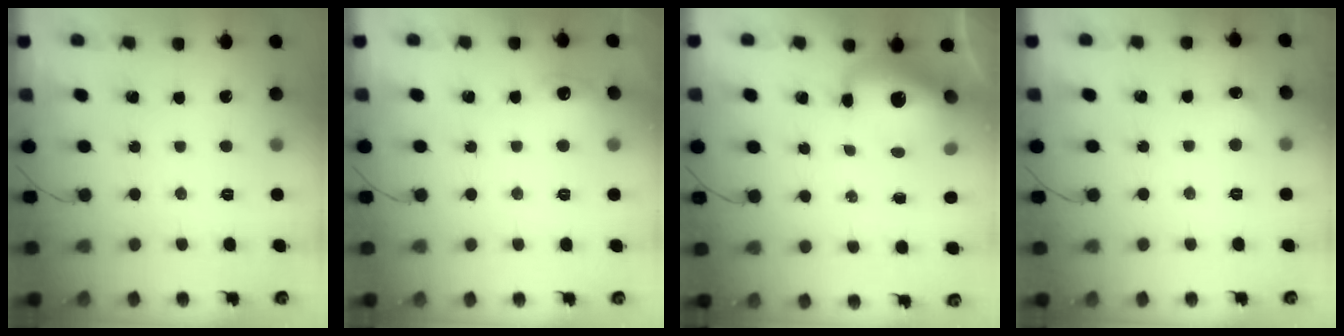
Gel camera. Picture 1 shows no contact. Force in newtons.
{"total": 6.4, "press": 6.2, "slide": 1.7}
{"total": 13.4, "press": 13.0, "slide": 3.1}
{"total": 5.8, "press": 5.5, "slide": 1.7}